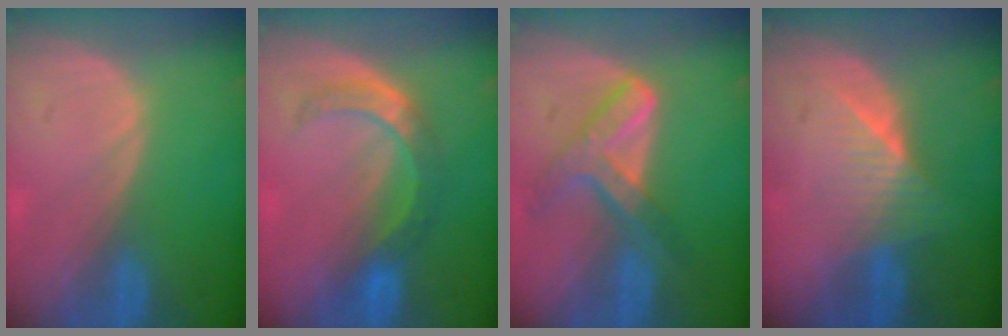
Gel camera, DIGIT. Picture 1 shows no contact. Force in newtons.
{"total": 5.7, "press": 5.7, "slide": 0.2}
{"total": 7.3, "press": 6.2, "slide": 3.9}
{"total": 6.0, "press": 5.4, "slide": 2.7}